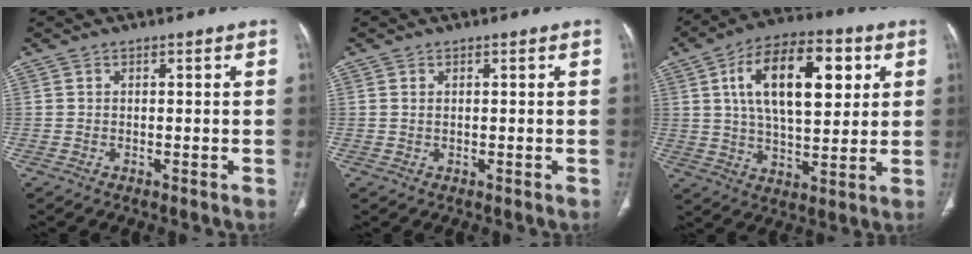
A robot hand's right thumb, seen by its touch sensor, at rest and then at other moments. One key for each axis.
{"total": 0.7, "fx": 0.3, "fy": 0.3, "fz": 0.5, "tx": -0.013, "ty": 0.003, "tz": 0.007}
{"total": 19.4, "fx": 5.8, "fy": 9.5, "fz": 15.9, "tx": -0.233, "ty": -0.002, "tz": 0.093}